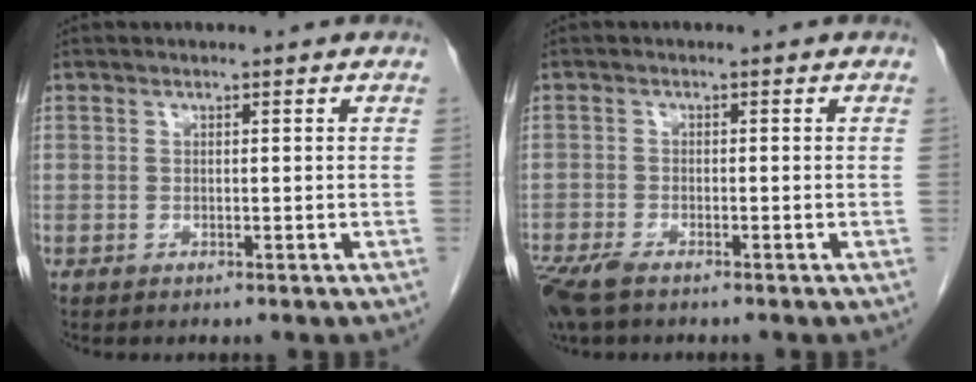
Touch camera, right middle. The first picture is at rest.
{"total": 5.3, "force": [-3.9, 1.6, 3.2], "torque": [-0.067, -0.014, -0.070]}